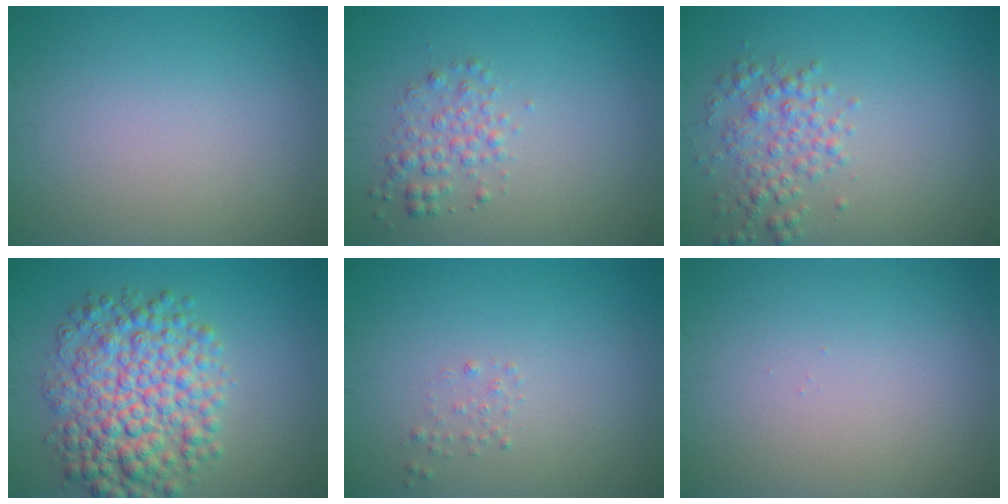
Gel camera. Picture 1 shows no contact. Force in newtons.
{"total": 2.2, "press": 2.2, "slide": 0.1}
{"total": 2.8, "press": 2.8, "slide": 0.1}
{"total": 8.0, "press": 8.0, "slide": 0.1}
{"total": 0.6, "press": 0.6, "slide": 0.1}
{"total": 0.0}